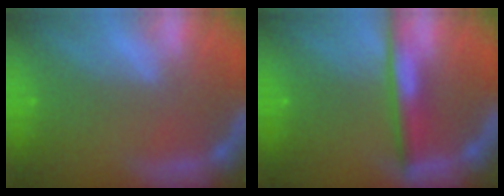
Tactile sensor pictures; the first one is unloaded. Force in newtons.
{"total": 4.0}